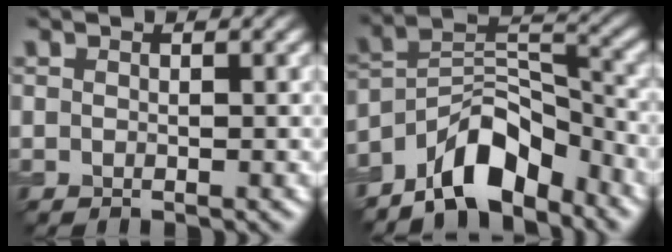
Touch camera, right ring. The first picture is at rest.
{"total": 8.1, "force": [-5.9, 3.7, 4.1], "torque": [-0.051, 0.006, -0.116]}